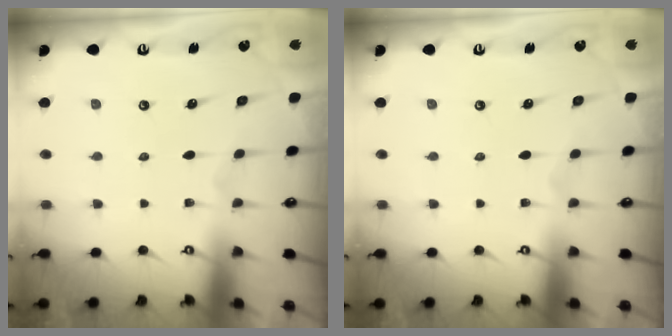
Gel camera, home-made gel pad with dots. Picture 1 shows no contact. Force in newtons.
{"total": 0.0}